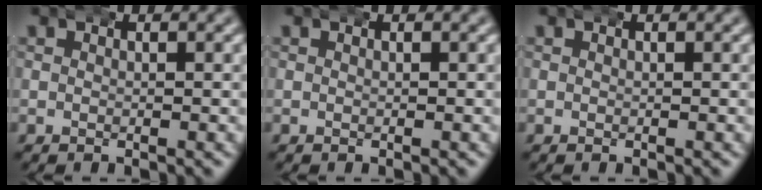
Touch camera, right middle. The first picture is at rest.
{"total": 0.0}
{"total": 0.0}